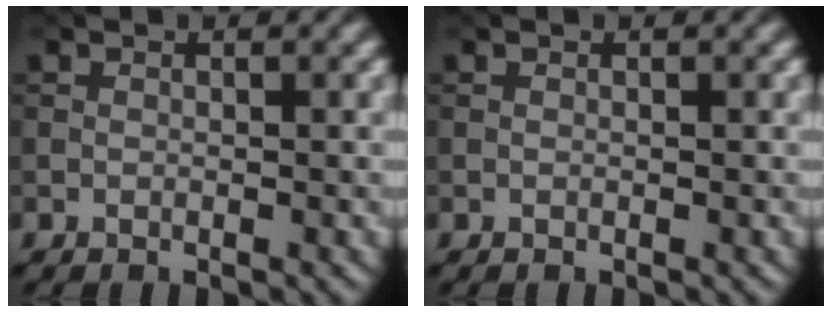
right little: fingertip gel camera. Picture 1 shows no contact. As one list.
[{"total": 0.0}]